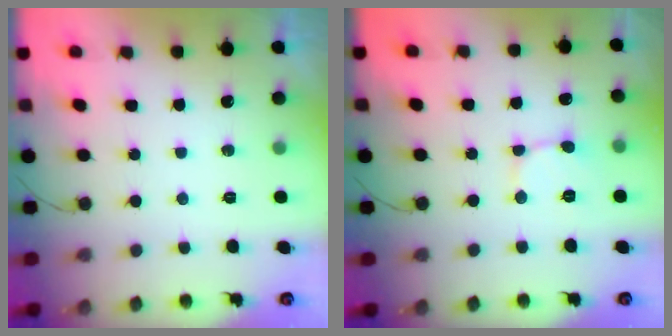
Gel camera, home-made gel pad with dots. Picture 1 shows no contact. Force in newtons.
{"total": 2.9, "press": 2.9, "slide": 0.2}